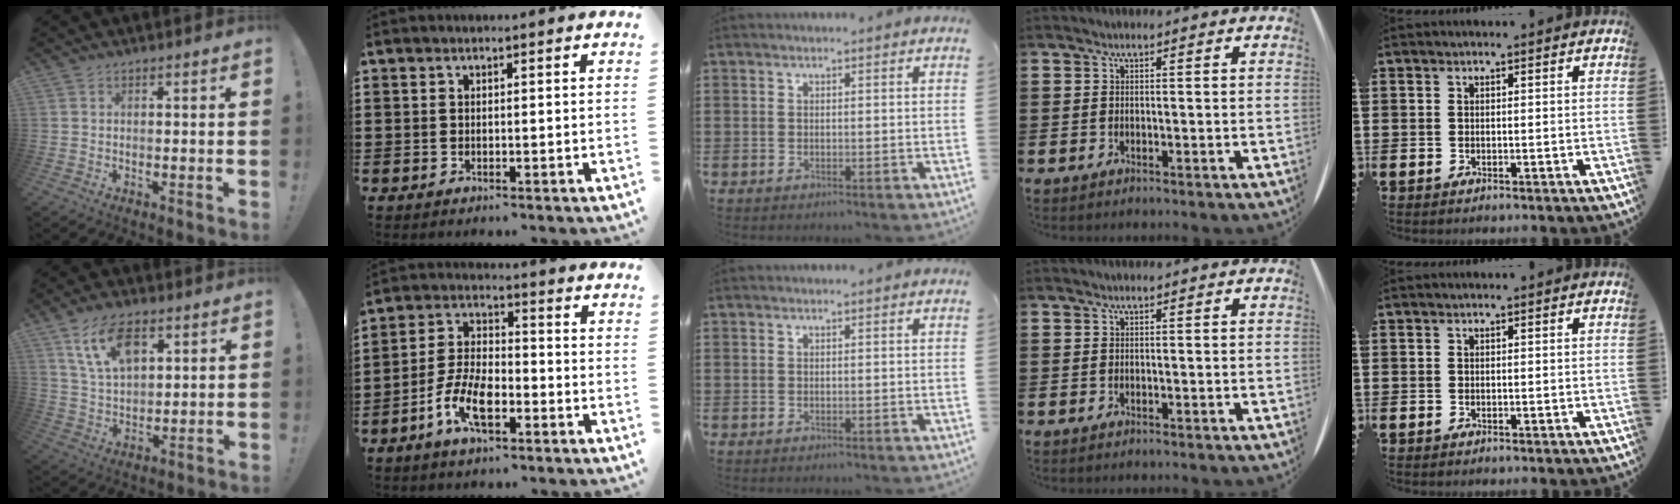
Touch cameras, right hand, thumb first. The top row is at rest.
{"thumb": {"total": 12.8, "force": [6.5, 7.0, 8.5], "torque": [-0.152, -0.010, 0.124]}, "index": {"total": 8.0, "force": [-4.0, 3.7, 5.9], "torque": [-0.137, 0.001, -0.080]}}